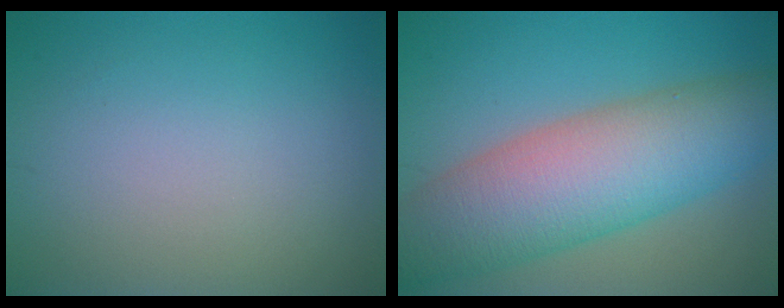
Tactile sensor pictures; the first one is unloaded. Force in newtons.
{"total": 10.6, "press": 10.6, "slide": 0.5}